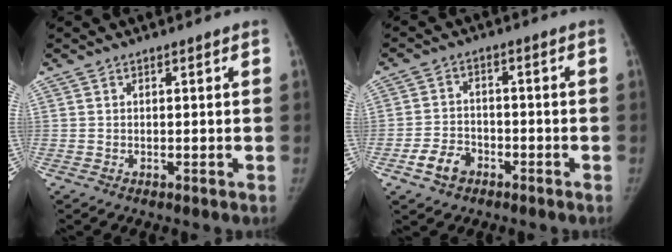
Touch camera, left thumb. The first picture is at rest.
{"total": 5.7, "force": [-3.2, 4.0, 2.5], "torque": [-0.038, 0.022, -0.054]}